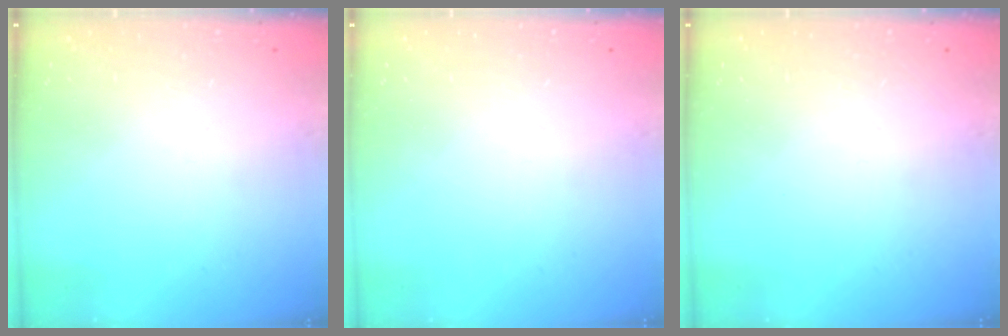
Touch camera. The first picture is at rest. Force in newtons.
{"total": 0.0}
{"total": 0.0}